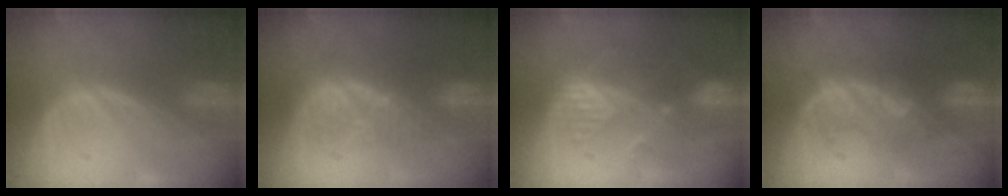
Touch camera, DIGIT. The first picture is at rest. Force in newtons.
{"total": 8.6, "press": 7.5, "slide": 4.3}
{"total": 8.9, "press": 7.7, "slide": 4.5}
{"total": 8.0, "press": 7.8, "slide": 1.9}